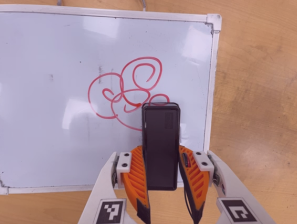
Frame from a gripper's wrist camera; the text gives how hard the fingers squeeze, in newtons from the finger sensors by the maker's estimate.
{"total": 4.4, "left": 3.0, "right": 5.8}